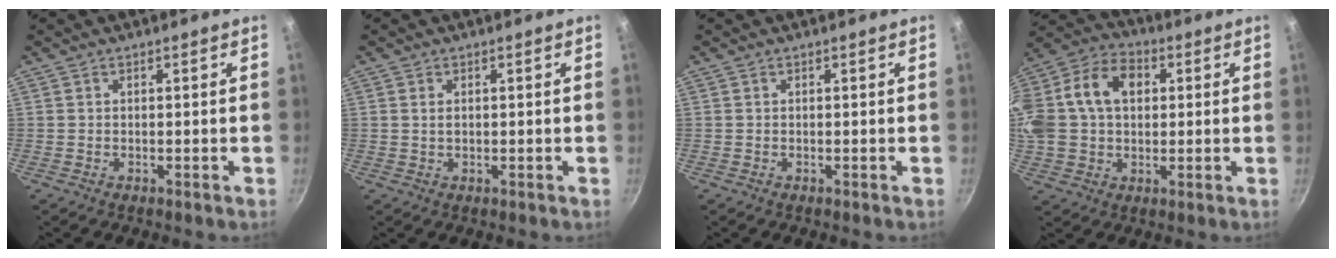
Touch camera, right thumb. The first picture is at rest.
{"total": 1.3, "force": [0.3, 0.8, 0.9], "torque": [-0.016, 0.002, 0.005]}
{"total": 0.0}
{"total": 23.0, "force": [4.3, 16.7, 15.3], "torque": [-0.336, 0.049, 0.066]}